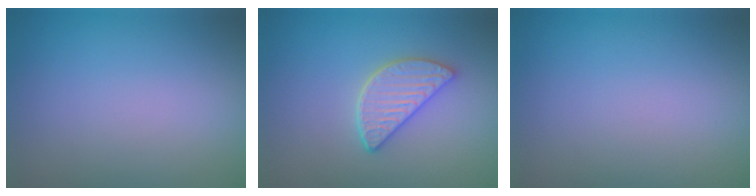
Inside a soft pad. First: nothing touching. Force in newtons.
{"total": 3.5, "press": 3.1, "slide": 1.6}
{"total": 0.0}